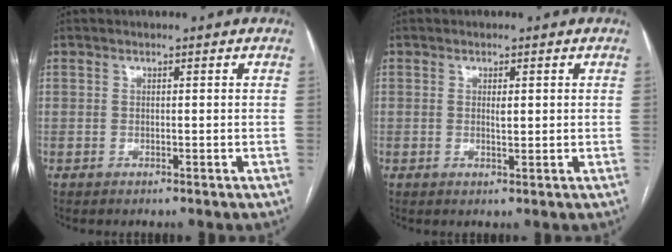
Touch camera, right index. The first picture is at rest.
{"total": 1.5, "force": [0.3, 0.5, 1.4], "torque": [-0.024, -0.002, 0.007]}